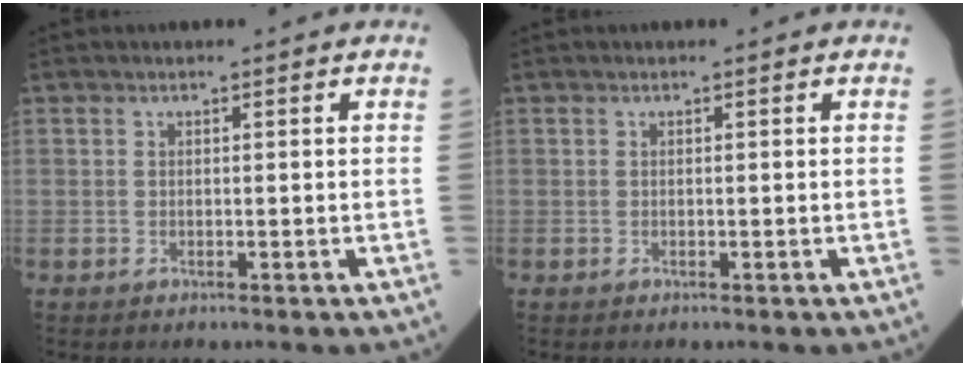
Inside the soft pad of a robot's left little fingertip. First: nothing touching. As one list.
[{"total": 0.0}]